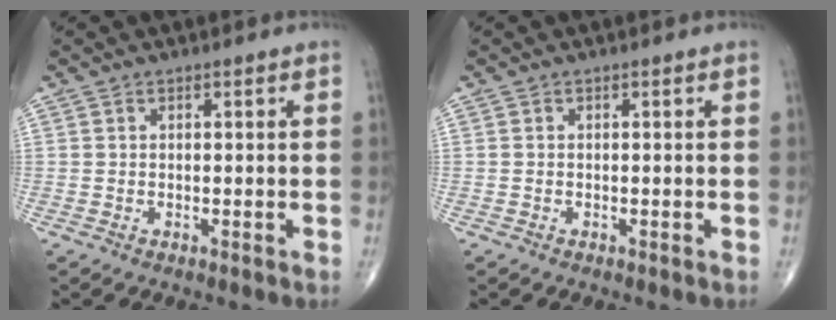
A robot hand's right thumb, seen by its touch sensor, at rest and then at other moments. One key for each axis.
{"total": 0.0}